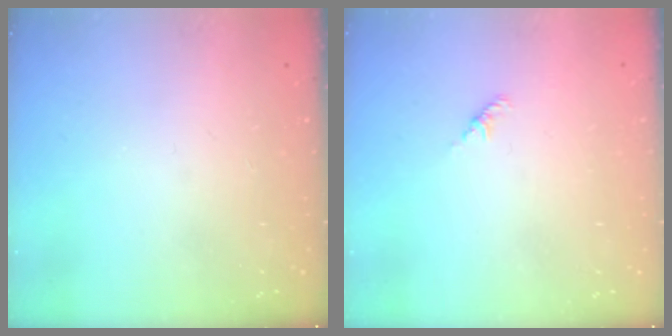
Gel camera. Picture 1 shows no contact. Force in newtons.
{"total": 1.8, "press": 1.7, "slide": 0.6}